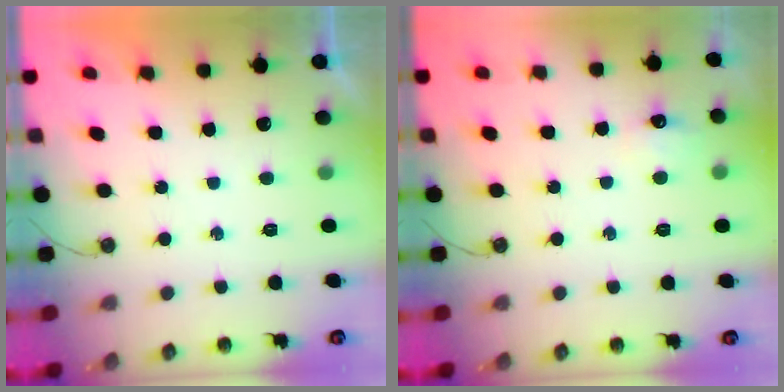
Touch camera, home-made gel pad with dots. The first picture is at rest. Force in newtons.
{"total": 4.9, "press": 4.8, "slide": 0.7}